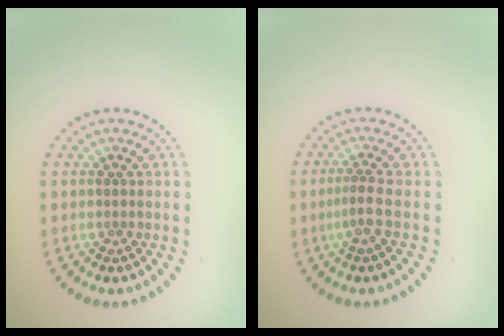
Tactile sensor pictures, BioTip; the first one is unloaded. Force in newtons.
{"total": 1.7, "press": 1.2, "slide": 1.3}